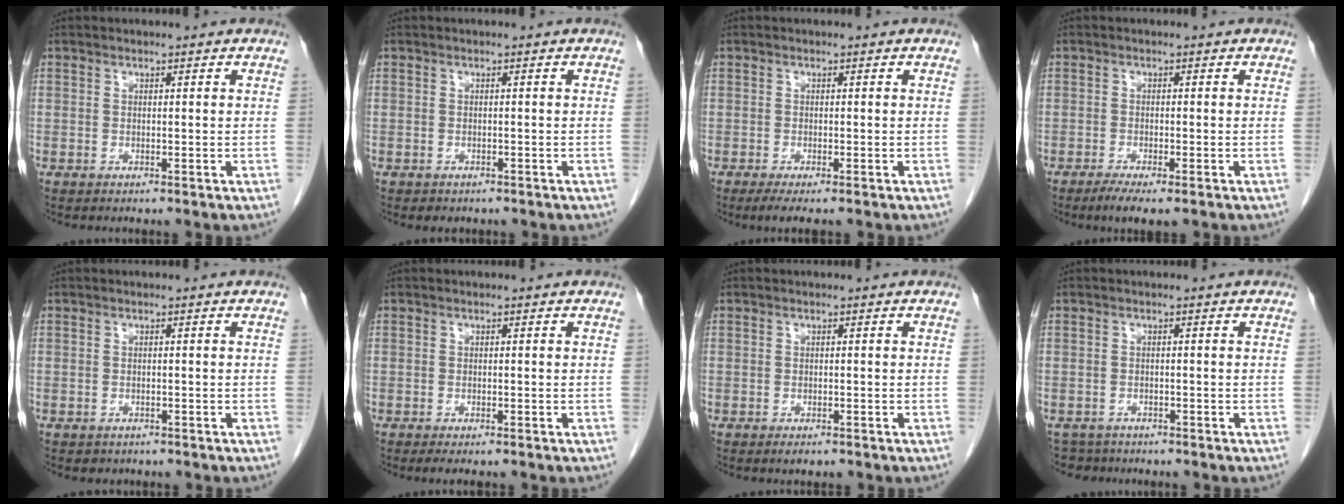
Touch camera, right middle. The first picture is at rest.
{"total": 1.8, "force": [-1.4, 1.0, 0.5], "torque": [-0.014, -0.002, -0.014]}
{"total": 3.2, "force": [-2.3, 0.6, 2.2], "torque": [-0.038, -0.011, -0.034]}
{"total": 3.9, "force": [-2.6, 0.6, 2.8], "torque": [-0.051, -0.011, -0.041]}
{"total": 1.5, "force": [-1.2, 0.9, 0.2], "torque": [-0.013, -0.001, -0.012]}
{"total": 2.9, "force": [-2.3, 0.7, 1.6], "torque": [-0.023, -0.009, -0.028]}
{"total": 1.3, "force": [-0.9, 0.5, 0.8], "torque": [-0.015, -0.002, -0.008]}
{"total": 2.9, "force": [-2.5, 1.5, -0.4], "torque": [0.004, 0.000, -0.042]}